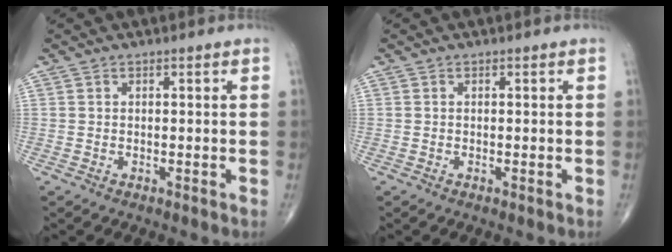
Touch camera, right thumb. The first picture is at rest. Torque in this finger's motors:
{"motor_torque": [0.66, 0.32, 0.06, -0.01, 0.02]}